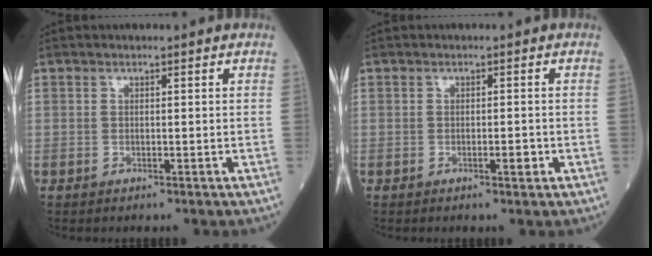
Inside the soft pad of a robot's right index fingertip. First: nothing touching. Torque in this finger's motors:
{"motor_torque": [0.45, -0.06, 0.13, 0.04]}